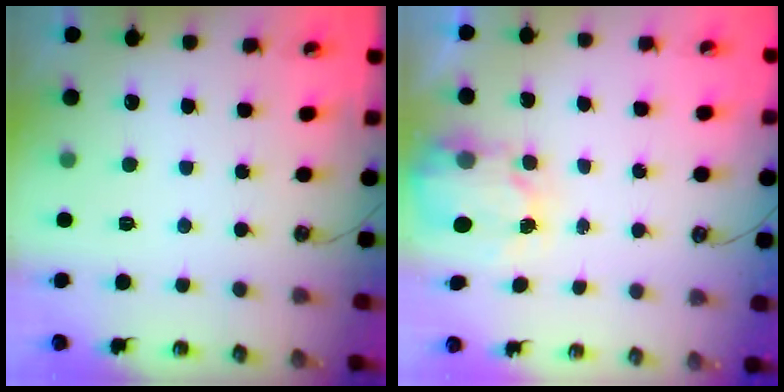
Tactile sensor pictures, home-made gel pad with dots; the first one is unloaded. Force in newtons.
{"total": 4.1, "press": 4.1, "slide": 0.1}